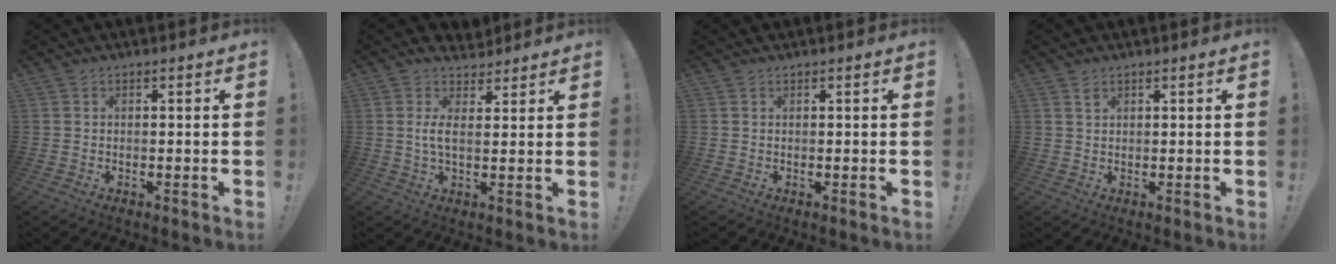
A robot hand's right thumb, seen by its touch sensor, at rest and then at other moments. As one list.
[{"total": 5.0, "force": [2.6, 2.0, 3.8], "torque": [-0.057, -0.015, 0.045]}, {"total": 0.0}, {"total": 1.3, "force": [1.0, 0.7, 0.6], "torque": [0.004, -0.007, 0.015]}]